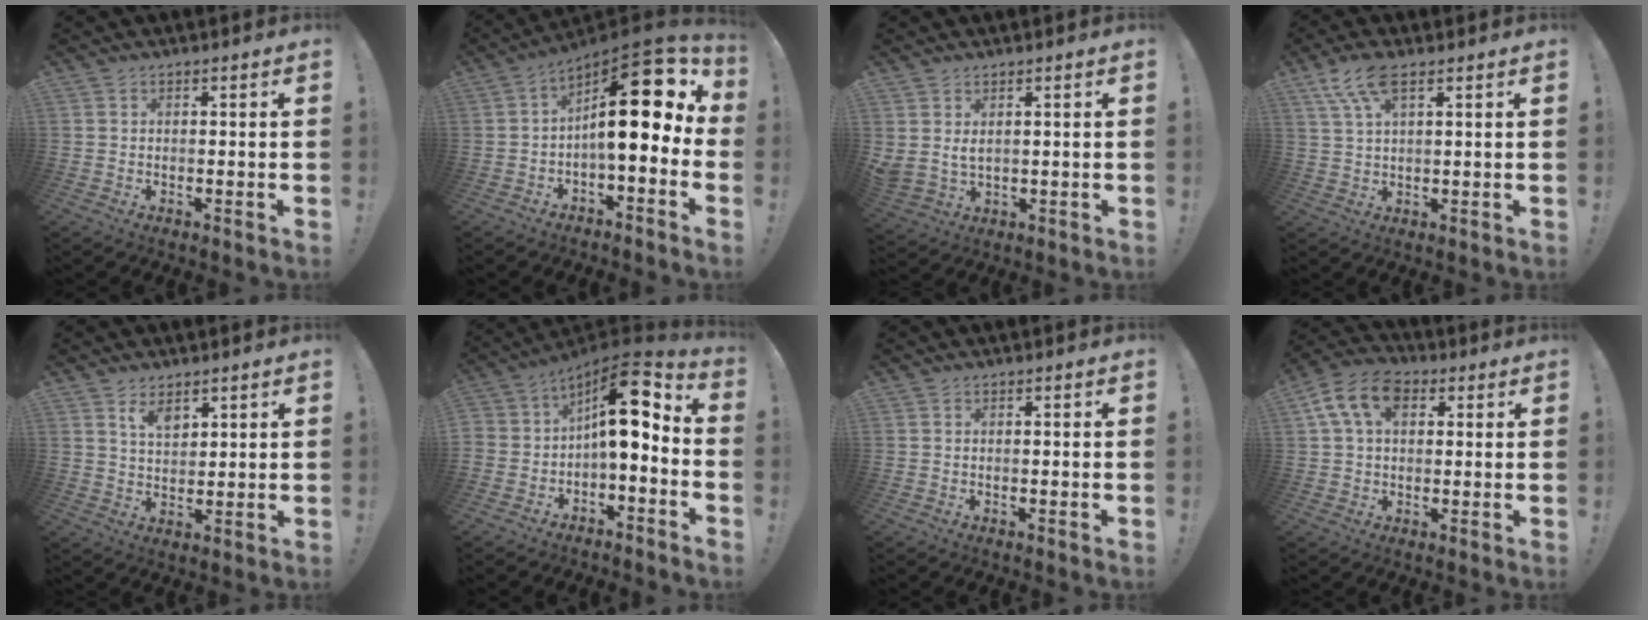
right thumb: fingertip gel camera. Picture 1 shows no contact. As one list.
[{"total": 19.1, "force": [3.9, 6.8, 17.5], "torque": [-0.261, -0.024, 0.067]}, {"total": 4.0, "force": [2.5, 2.1, 2.3], "torque": [-0.039, -0.012, 0.048]}, {"total": 8.1, "force": [4.5, 2.8, 6.1], "torque": [-0.112, -0.008, 0.085]}, {"total": 5.4, "force": [3.7, 2.7, 2.8], "torque": [-0.043, -0.021, 0.066]}, {"total": 12.5, "force": [2.0, 6.6, 10.4], "torque": [-0.153, -0.004, 0.033]}, {"total": 0.0}, {"total": 11.3, "force": [3.7, 7.4, 7.7], "torque": [-0.134, 0.005, 0.071]}]